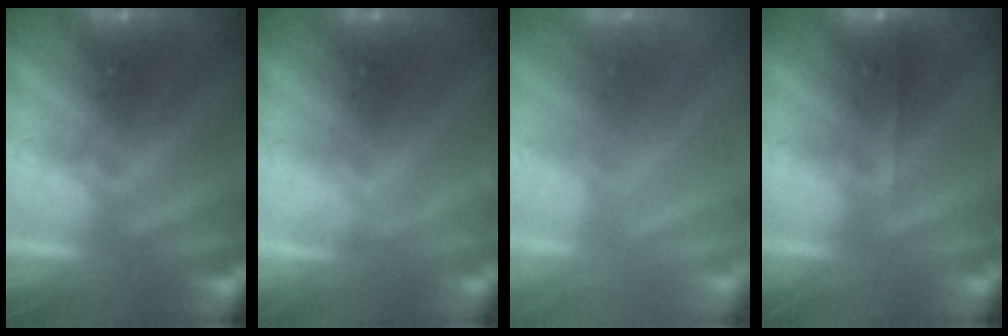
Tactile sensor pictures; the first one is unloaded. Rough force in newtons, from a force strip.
{"total": 3.5}
{"total": 3.3}
{"total": 1.8}